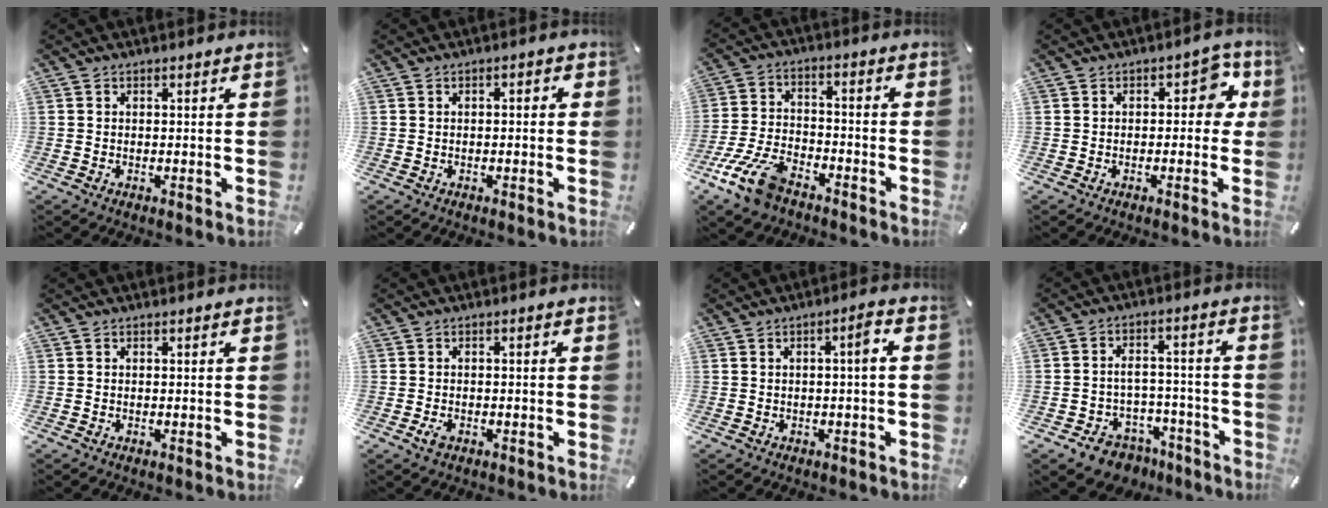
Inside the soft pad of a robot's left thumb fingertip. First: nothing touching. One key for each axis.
{"total": 1.2, "fx": -0.7, "fy": 0.6, "fz": 0.9, "tx": -0.015, "ty": 0.004, "tz": -0.014}
{"total": 12.0, "fx": -7.8, "fy": 5.7, "fz": 7.0, "tx": -0.141, "ty": 0.039, "tz": -0.146}
{"total": 6.1, "fx": 1.2, "fy": 3.9, "fz": 4.5, "tx": -0.044, "ty": 0.000, "tz": 0.010}
{"total": 0.0}
{"total": 2.3, "fx": -1.0, "fy": 1.2, "fz": 1.6, "tx": -0.043, "ty": -0.002, "tz": -0.022}
{"total": 3.5, "fx": -0.2, "fy": 0.4, "fz": 3.5, "tx": -0.057, "ty": 0.005, "tz": -0.009}
{"total": 7.5, "fx": -4.0, "fy": 5.8, "fz": 2.6, "tx": -0.039, "ty": 0.036, "tz": -0.063}